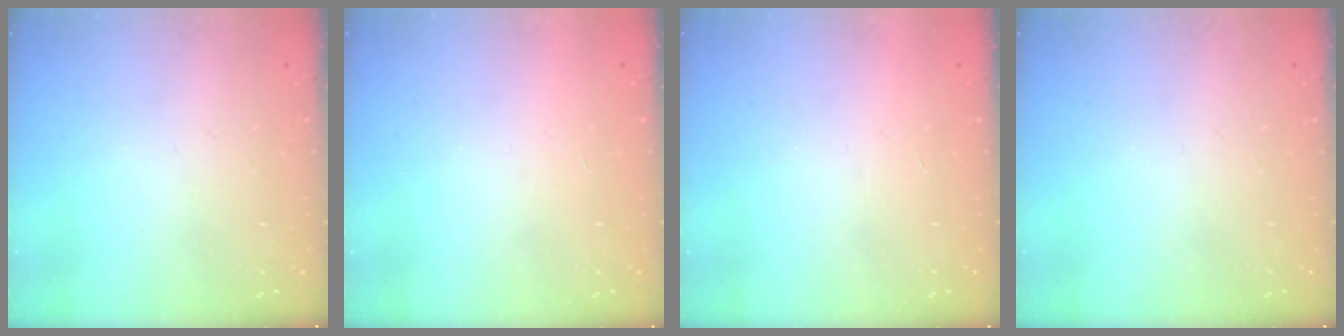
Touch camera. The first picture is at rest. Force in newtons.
{"total": 1.7, "press": 1.7, "slide": 0.1}
{"total": 1.7, "press": 1.7, "slide": 0.1}
{"total": 0.0}